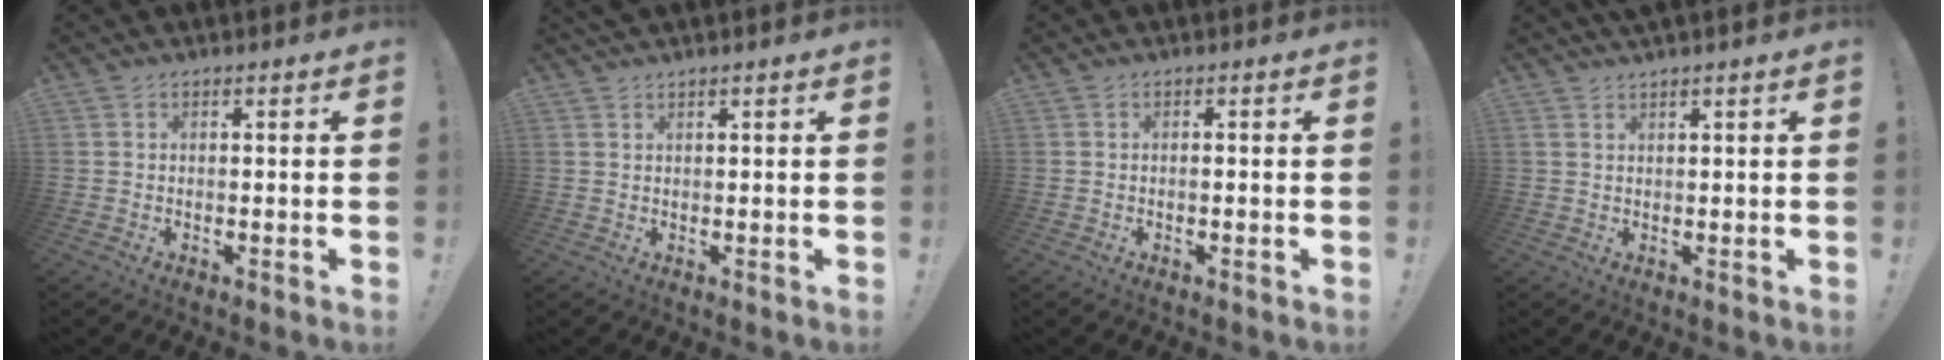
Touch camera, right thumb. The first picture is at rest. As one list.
[{"total": 1.0, "force": [0.9, 0.0, 0.5], "torque": [-0.015, 0.003, 0.018]}, {"total": 0.5, "force": [-0.4, -0.2, 0.3], "torque": [-0.013, 0.001, -0.006]}, {"total": 1.7, "force": [1.3, -0.2, 1.0], "torque": [-0.027, 0.000, 0.025]}]